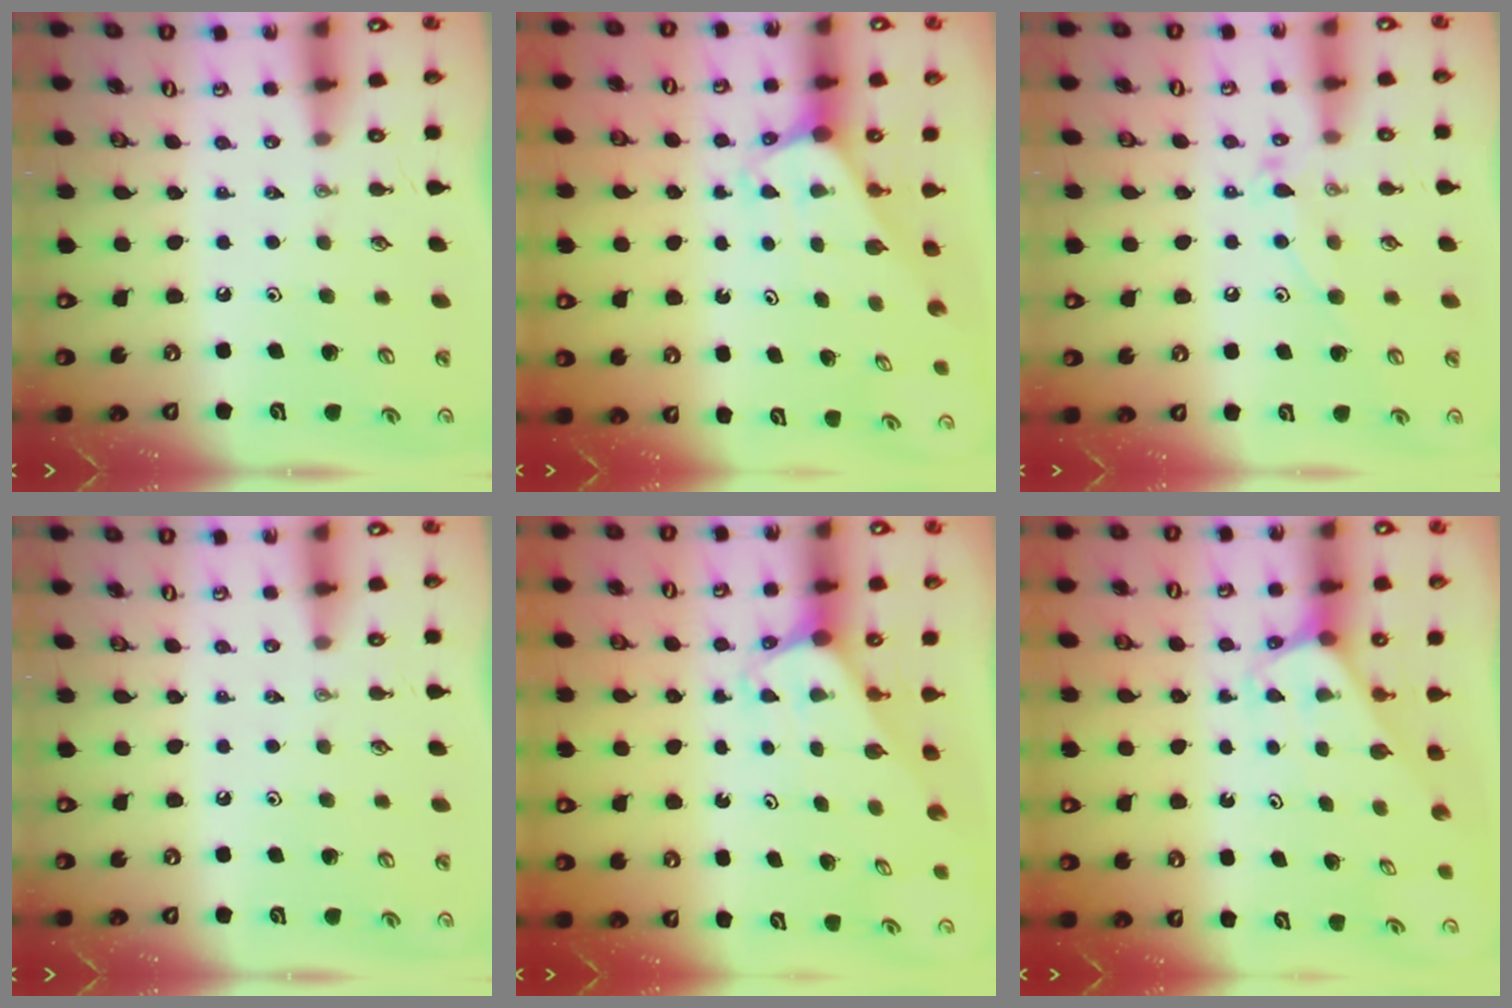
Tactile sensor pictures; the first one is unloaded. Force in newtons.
{"total": 2.2, "press": 2.2, "slide": 0.1}
{"total": 9.8, "press": 9.7, "slide": 0.9}
{"total": 0.0}
{"total": 2.0, "press": 2.0, "slide": 0.1}
{"total": 2.4, "press": 2.4, "slide": 0.2}